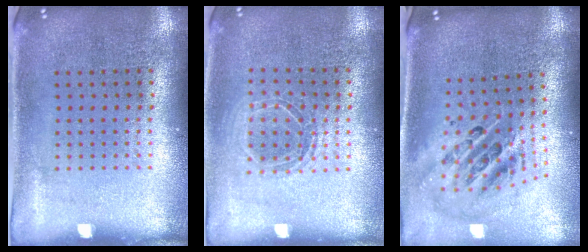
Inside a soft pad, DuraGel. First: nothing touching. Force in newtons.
{"total": 1.3, "press": 1.3, "slide": 0.5}
{"total": 2.5, "press": 1.7, "slide": 1.9}